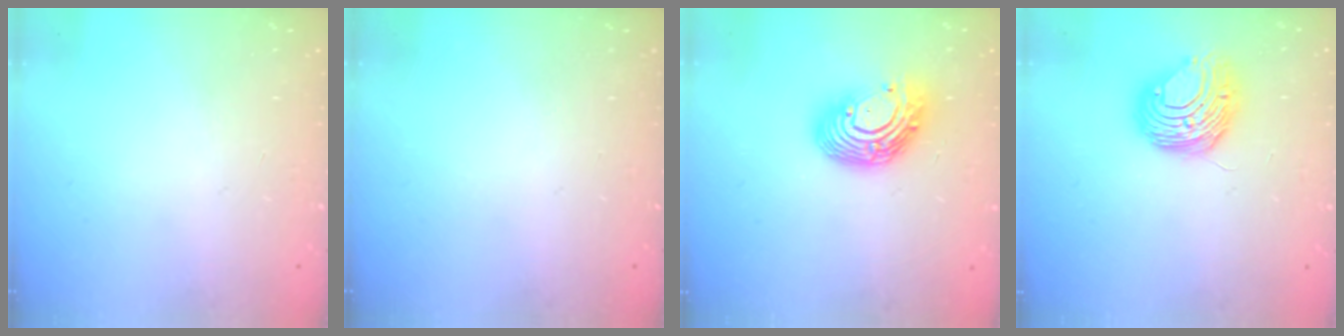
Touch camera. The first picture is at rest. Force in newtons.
{"total": 0.0}
{"total": 13.2, "press": 13.2, "slide": 0.8}
{"total": 10.0, "press": 9.9, "slide": 1.2}